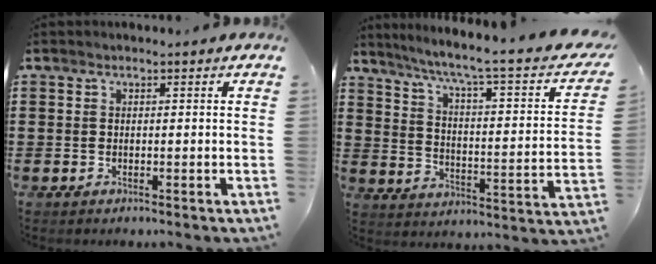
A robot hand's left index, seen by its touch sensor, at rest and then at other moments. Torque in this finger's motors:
{"motor_torque": [0.53, 0.33, 0.39, 0.09]}